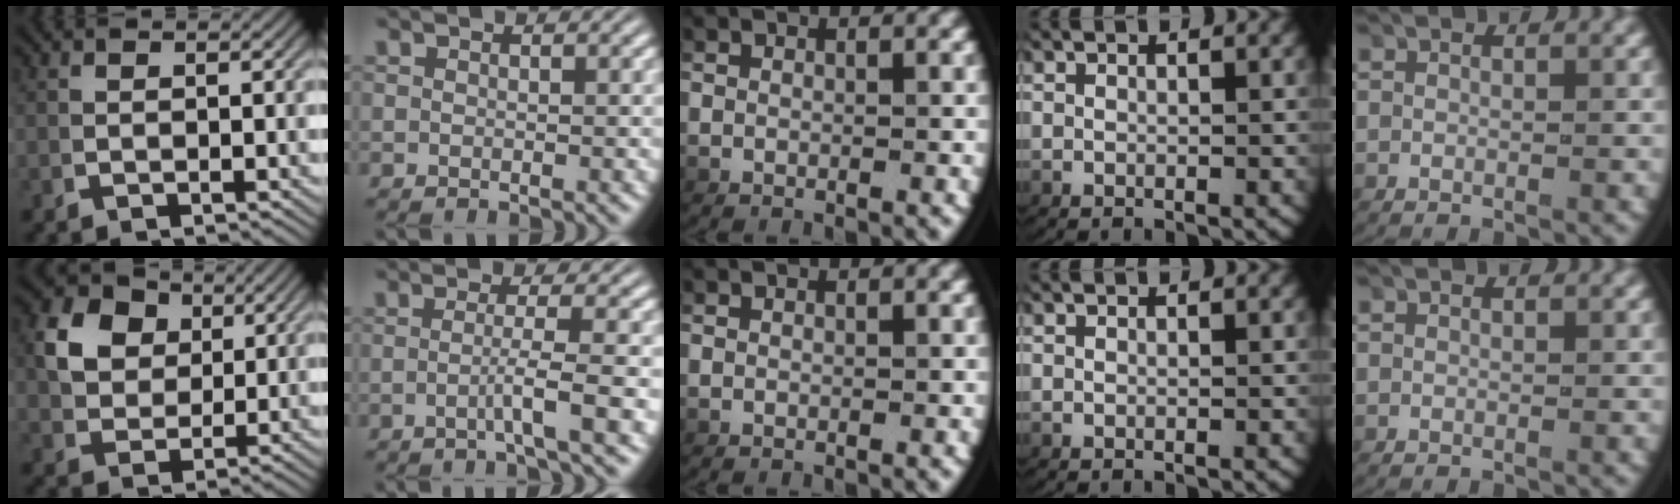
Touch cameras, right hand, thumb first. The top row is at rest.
{"thumb": {"total": 9.1, "force": [3.1, 7.1, 4.8], "torque": [-0.108, -0.009, 0.057]}, "index": {"total": 3.1, "force": [-1.2, -1.2, 2.5], "torque": [-0.043, -0.006, -0.018]}}